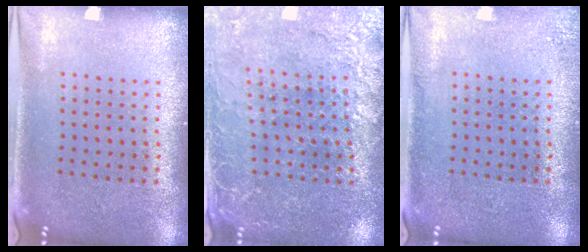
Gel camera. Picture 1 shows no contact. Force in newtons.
{"total": 2.9, "press": 2.8, "slide": 0.4}
{"total": 1.4, "press": 1.4, "slide": 0.2}